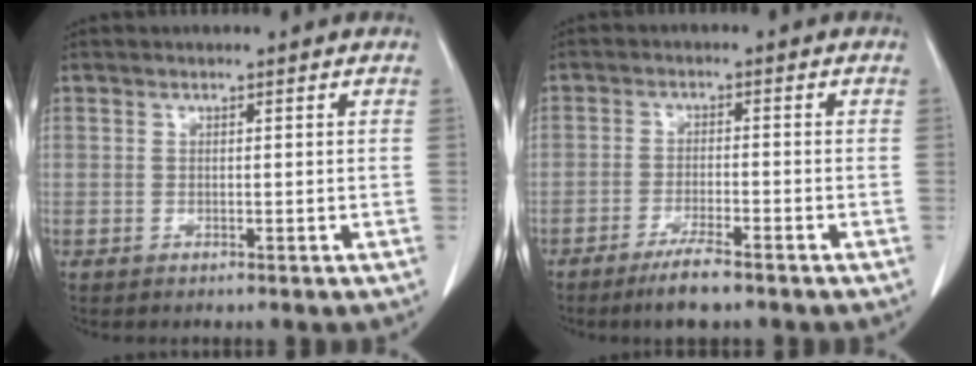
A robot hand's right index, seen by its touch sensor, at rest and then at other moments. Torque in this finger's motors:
{"motor_torque": [0.63, -0.59, 0.10, 0.06]}